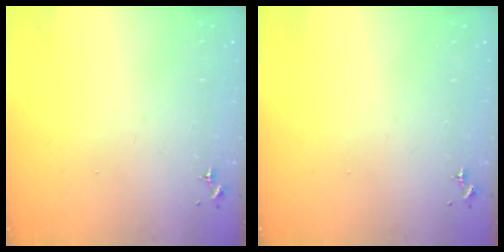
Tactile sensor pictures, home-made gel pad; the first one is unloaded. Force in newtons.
{"total": 0.0}